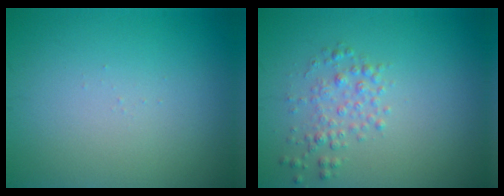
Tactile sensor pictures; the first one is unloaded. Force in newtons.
{"total": 1.9, "press": 1.9, "slide": 0.0}